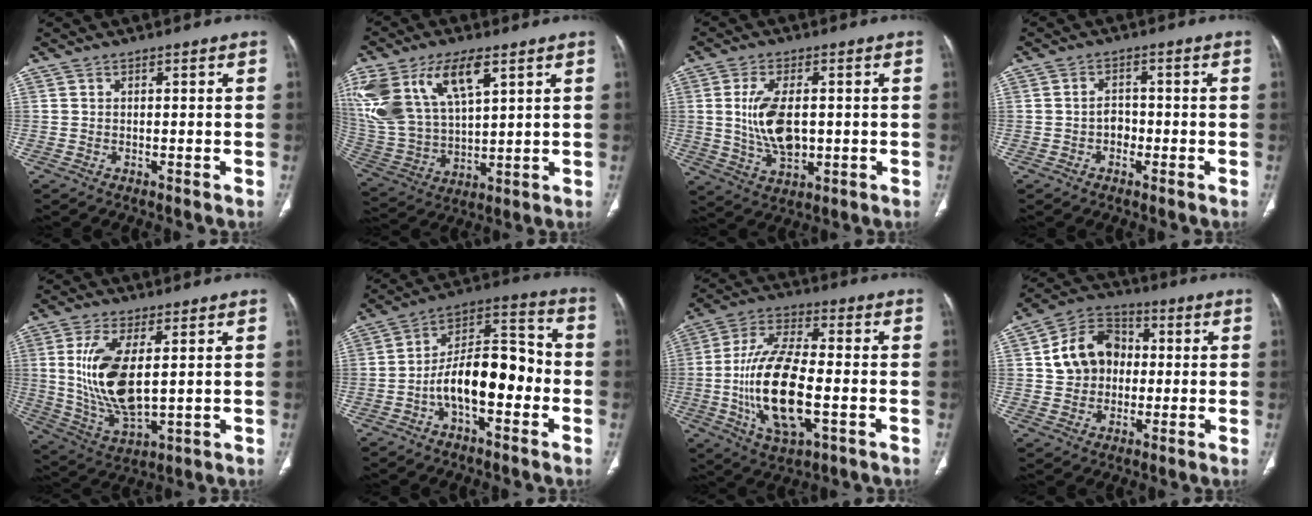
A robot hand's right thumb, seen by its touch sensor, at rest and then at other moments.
{"total": 20.9, "force": [9.9, 10.3, 15.3], "torque": [-0.326, -0.017, 0.200]}
{"total": 10.0, "force": [0.6, 5.3, 8.4], "torque": [-0.164, -0.009, 0.023]}
{"total": 2.7, "force": [-0.8, 2.1, 1.5], "torque": [-0.013, 0.012, -0.018]}
{"total": 14.0, "force": [2.2, 6.0, 12.5], "torque": [-0.259, -0.024, 0.059]}
{"total": 15.1, "force": [-3.9, 7.4, 12.6], "torque": [-0.188, 0.051, -0.071]}
{"total": 18.0, "force": [-3.4, 7.3, 16.0], "torque": [-0.317, 0.012, -0.060]}
{"total": 12.2, "force": [1.1, 10.0, 6.9], "torque": [-0.090, 0.021, 0.011]}